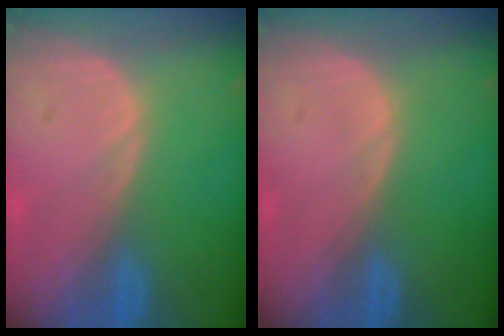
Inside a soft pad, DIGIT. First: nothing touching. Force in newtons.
{"total": 0.0}